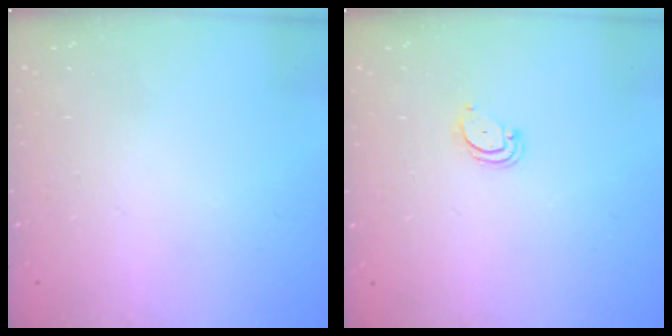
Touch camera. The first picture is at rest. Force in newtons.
{"total": 3.8, "press": 3.8, "slide": 0.3}